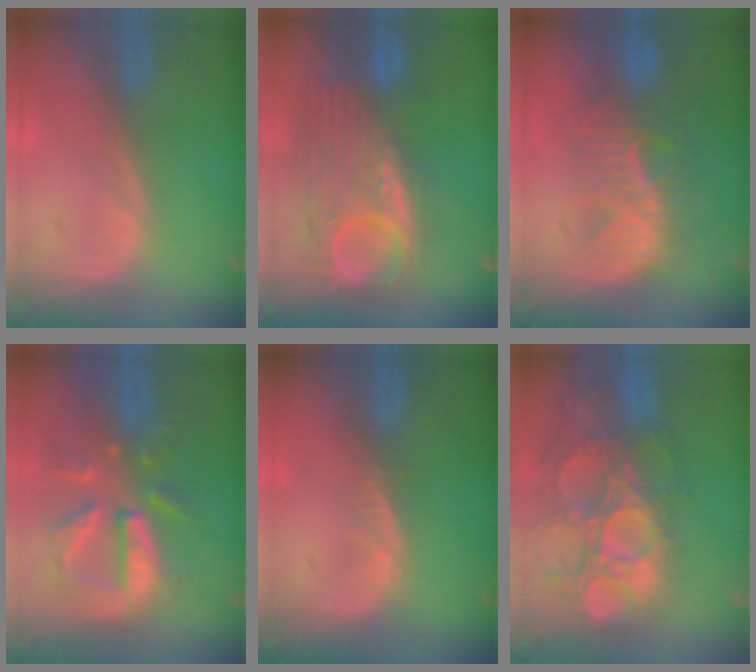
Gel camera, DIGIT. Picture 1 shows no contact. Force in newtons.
{"total": 11.5, "press": 10.4, "slide": 4.9}
{"total": 9.5, "press": 8.6, "slide": 4.1}
{"total": 10.3, "press": 9.2, "slide": 4.6}
{"total": 1.1, "press": 1.1, "slide": 0.3}
{"total": 15.4, "press": 12.6, "slide": 8.7}